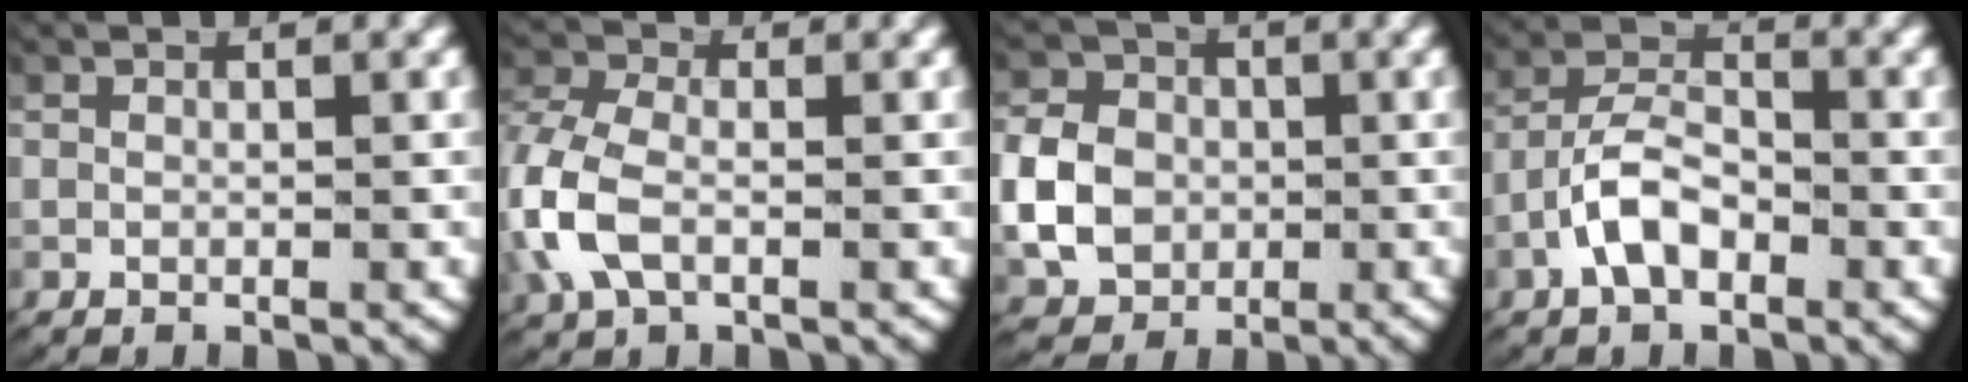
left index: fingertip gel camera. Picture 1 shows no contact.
{"total": 5.4, "force": [-0.7, 4.1, 3.5], "torque": [-0.110, -0.020, -0.007]}
{"total": 6.6, "force": [-0.5, 5.8, 3.2], "torque": [-0.066, -0.016, -0.002]}
{"total": 4.7, "force": [-2.2, 2.9, 2.9], "torque": [-0.057, -0.007, -0.039]}